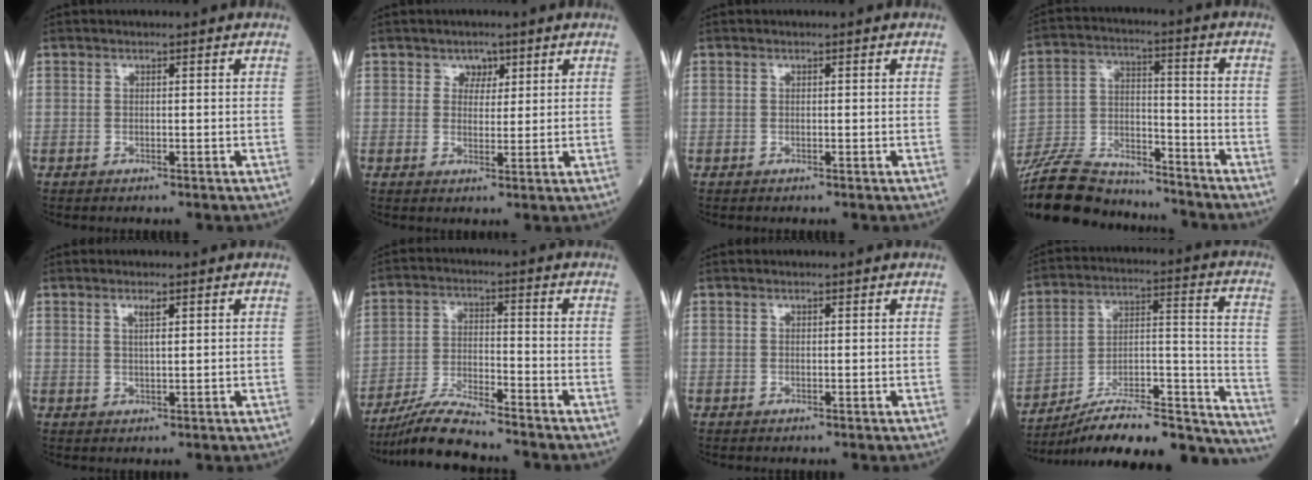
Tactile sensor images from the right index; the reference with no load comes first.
{"total": 2.5, "force": [1.5, 1.9, 0.9], "torque": [-0.007, 0.000, 0.021]}
{"total": 0.0}
{"total": 19.2, "force": [-17.8, 4.6, 5.4], "torque": [-0.127, 0.007, -0.300]}
{"total": 2.3, "force": [1.2, 0.4, 1.9], "torque": [-0.038, 0.000, 0.023]}
{"total": 8.4, "force": [-7.8, 0.0, 3.1], "torque": [-0.061, -0.015, -0.146]}
{"total": 0.0}
{"total": 25.6, "force": [-22.8, 3.4, 11.2], "torque": [-0.103, 0.032, -0.340]}